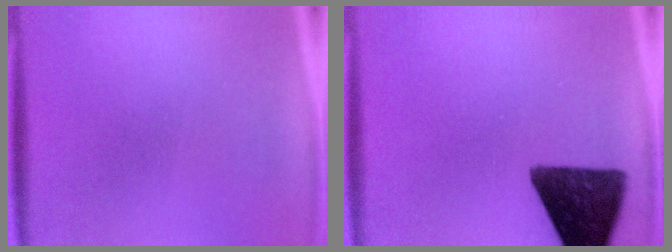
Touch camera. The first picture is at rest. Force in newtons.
{"total": 13.6}